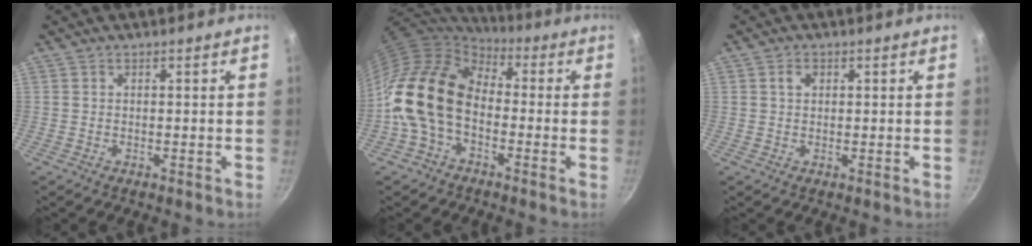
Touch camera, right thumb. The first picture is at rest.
{"total": 16.4, "force": [-1.7, 11.1, 11.9], "torque": [-0.198, 0.035, -0.050]}
{"total": 1.8, "force": [0.6, 1.3, 1.1], "torque": [-0.013, 0.003, 0.008]}